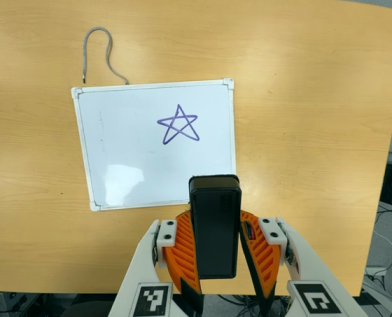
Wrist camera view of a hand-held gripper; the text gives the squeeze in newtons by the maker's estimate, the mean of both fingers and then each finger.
{"total": 7.9, "left": 7.4, "right": 8.4}